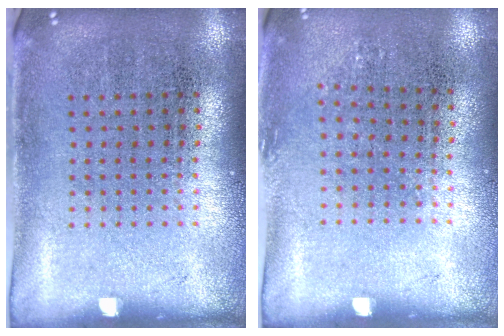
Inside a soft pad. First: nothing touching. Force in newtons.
{"total": 0.8, "press": 0.7, "slide": 0.4}